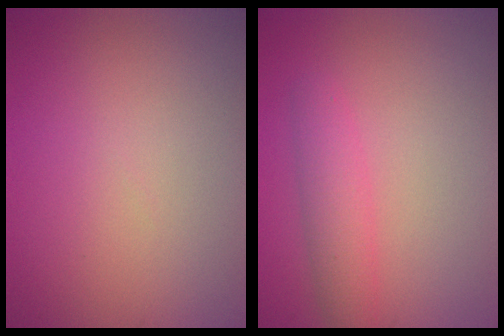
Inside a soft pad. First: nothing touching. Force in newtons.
{"total": 2.4, "press": 2.4, "slide": 0.1}